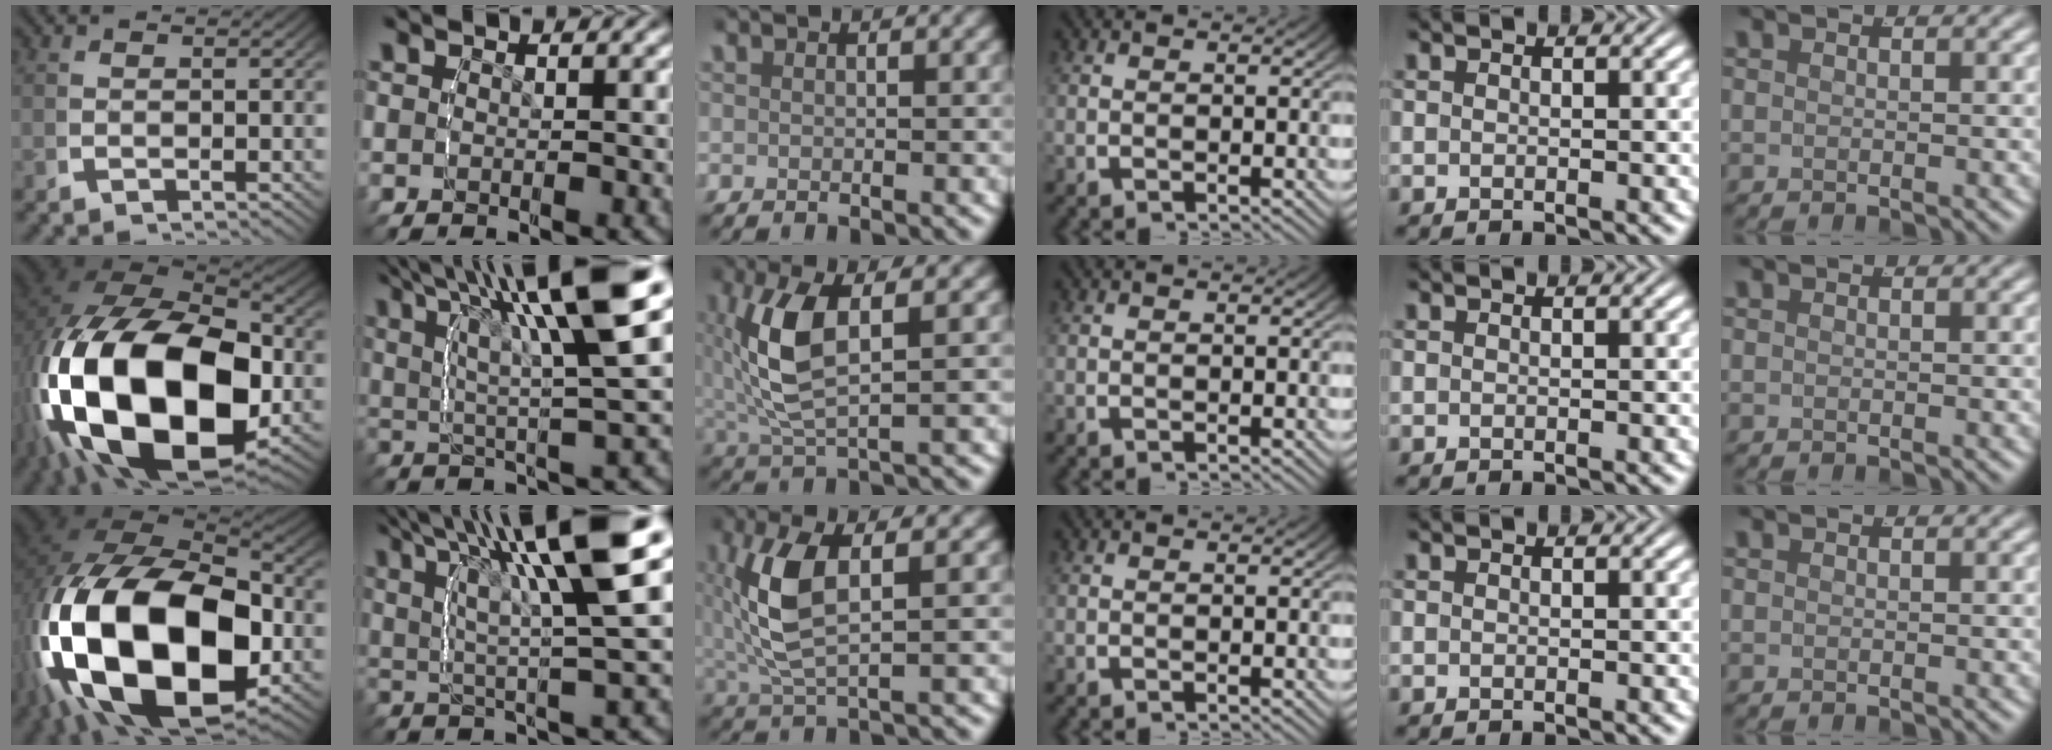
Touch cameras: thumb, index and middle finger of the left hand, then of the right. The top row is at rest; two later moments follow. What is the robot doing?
{"motion": "lift_and_place", "object": "tape"}